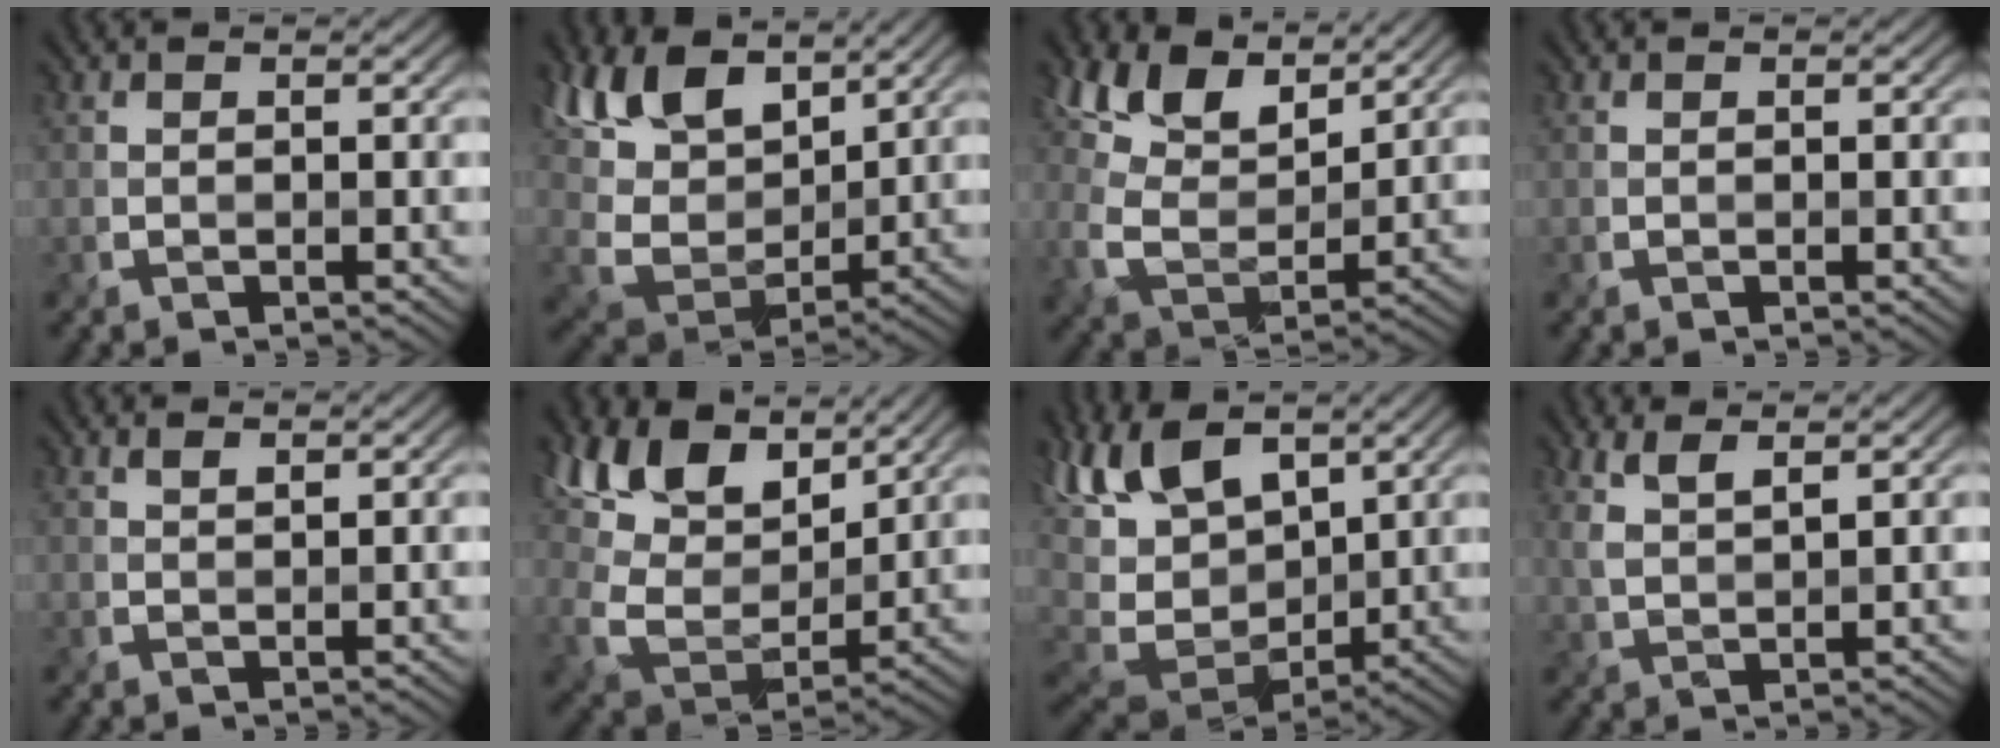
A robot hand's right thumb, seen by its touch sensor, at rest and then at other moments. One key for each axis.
{"total": 13.0, "fx": 6.9, "fy": 7.0, "fz": 8.6, "tx": -0.215, "ty": 0.024, "tz": 0.129}
{"total": 9.3, "fx": 6.3, "fy": 4.1, "fz": 5.4, "tx": -0.128, "ty": 0.006, "tz": 0.120}
{"total": 0.0}
{"total": 0.9, "fx": 0.7, "fy": 0.0, "fz": 0.6, "tx": -0.013, "ty": 0.000, "tz": 0.015}
{"total": 12.9, "fx": 8.2, "fy": 6.2, "fz": 7.8, "tx": -0.189, "ty": 0.022, "tz": 0.140}
{"total": 13.0, "fx": 3.9, "fy": 7.1, "fz": 10.1, "tx": -0.250, "ty": 0.005, "tz": 0.067}
{"total": 3.1, "fx": 2.1, "fy": 0.5, "fz": 2.2, "tx": -0.057, "ty": 0.001, "tz": 0.049}